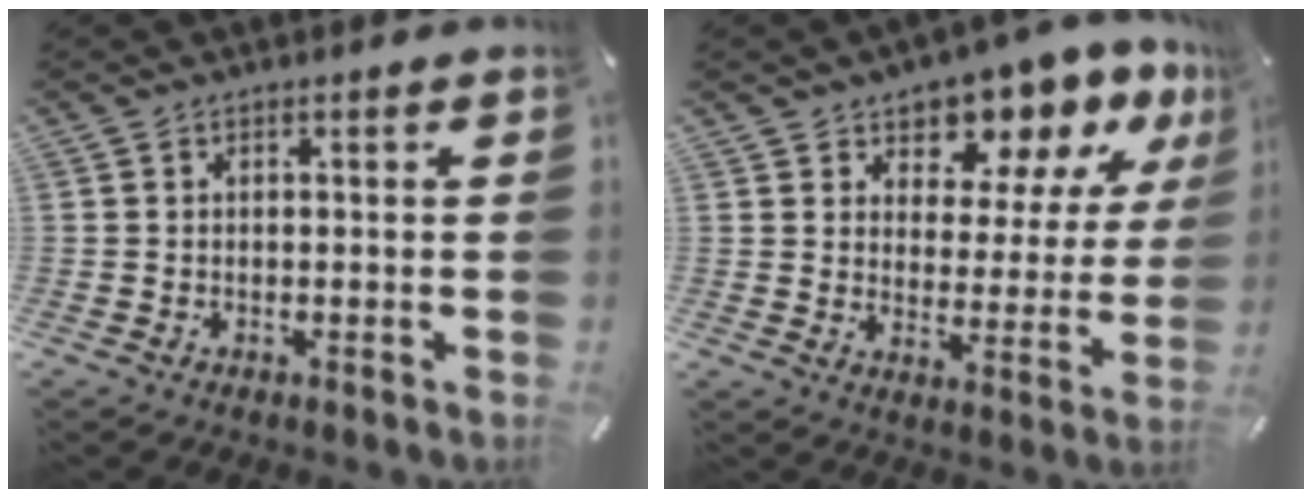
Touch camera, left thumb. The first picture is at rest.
{"total": 10.6, "force": [8.5, 5.7, 2.6], "torque": [-0.043, -0.074, 0.153]}